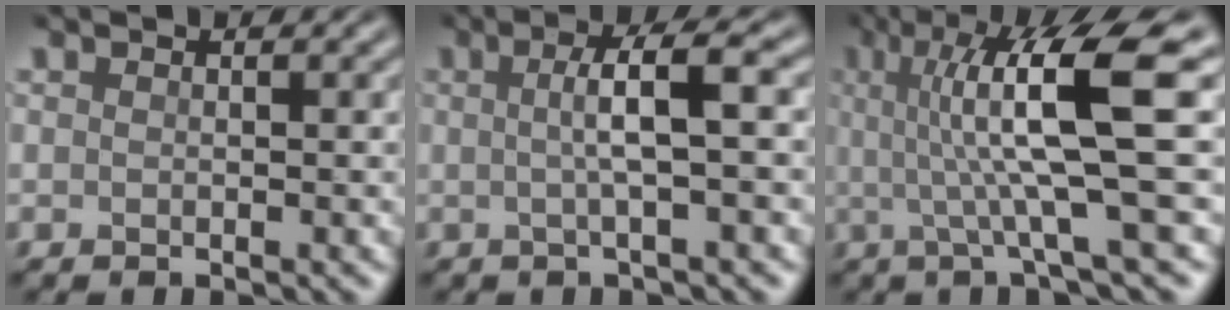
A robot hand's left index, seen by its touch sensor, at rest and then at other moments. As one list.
[{"total": 4.0, "force": [0.2, 0.7, 3.9], "torque": [-0.065, 0.006, 0.001]}, {"total": 10.0, "force": [1.5, 1.7, 9.7], "torque": [-0.133, 0.001, 0.025]}]